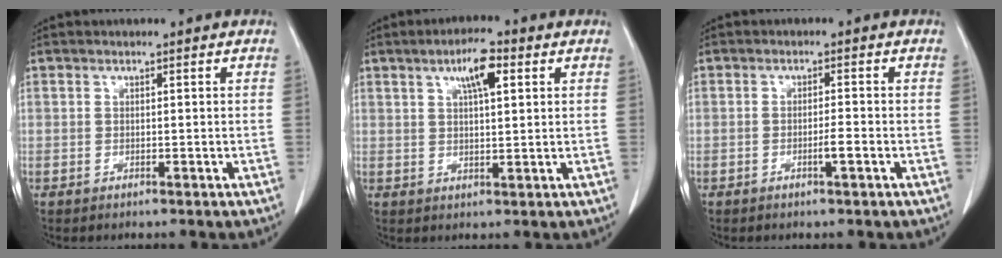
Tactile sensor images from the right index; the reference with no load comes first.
{"total": 5.8, "force": [2.8, 1.3, 4.9], "torque": [-0.087, 0.006, 0.045]}
{"total": 1.9, "force": [-0.8, 0.0, 1.7], "torque": [-0.030, -0.001, -0.014]}